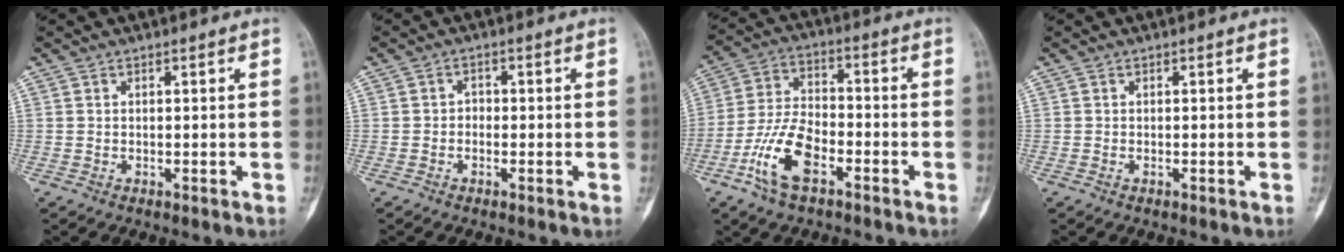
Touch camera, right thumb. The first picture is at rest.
{"total": 1.6, "force": [-0.6, 1.3, 0.7], "torque": [0.004, 0.009, -0.017]}
{"total": 11.7, "force": [-5.6, 5.7, 8.6], "torque": [-0.177, 0.029, -0.109]}
{"total": 0.0}